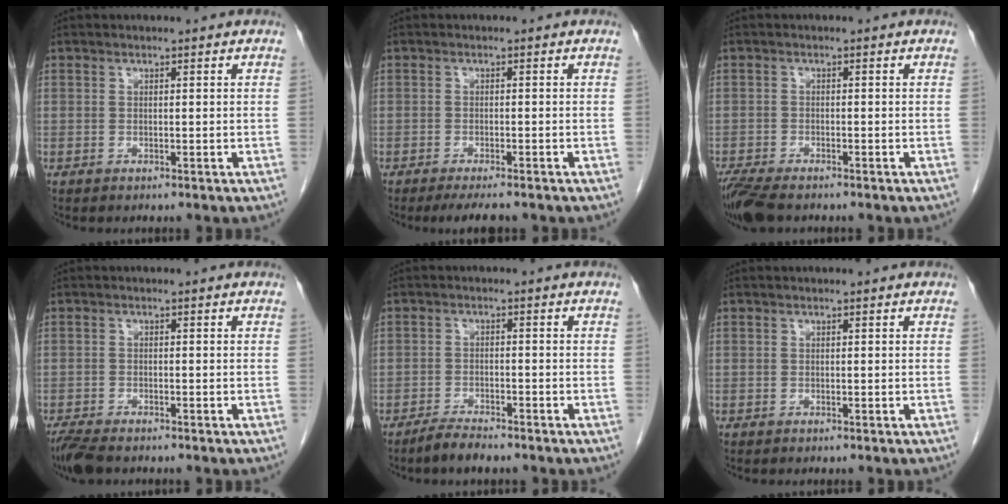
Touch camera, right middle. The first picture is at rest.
{"total": 4.3, "force": [-3.5, 0.6, 2.4], "torque": [-0.034, -0.009, -0.053]}
{"total": 5.7, "force": [-4.7, 1.3, 2.9], "torque": [-0.061, -0.018, -0.084]}
{"total": 4.0, "force": [-3.4, 0.8, 2.0], "torque": [-0.044, -0.015, -0.060]}
{"total": 3.2, "force": [-2.8, 0.5, 1.5], "torque": [-0.036, -0.007, -0.051]}
{"total": 0.0}